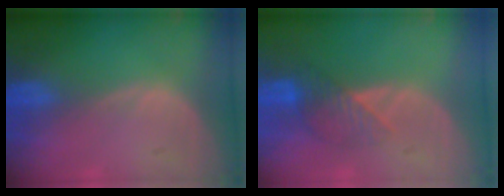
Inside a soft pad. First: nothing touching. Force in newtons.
{"total": 4.0, "press": 4.0, "slide": 0.6}